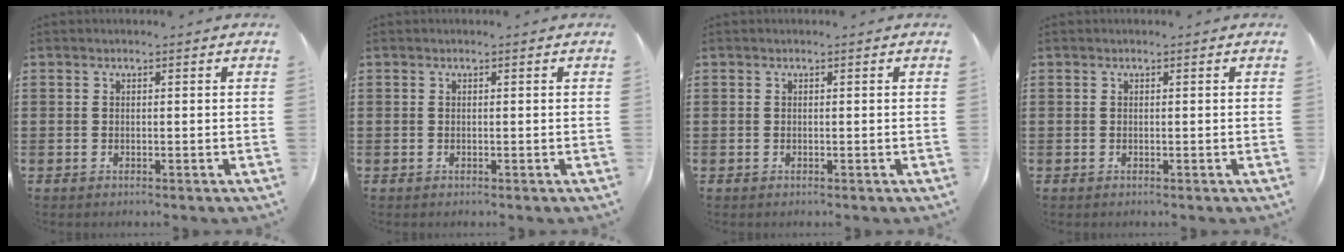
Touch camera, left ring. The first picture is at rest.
{"total": 0.0}
{"total": 0.0}
{"total": 0.0}